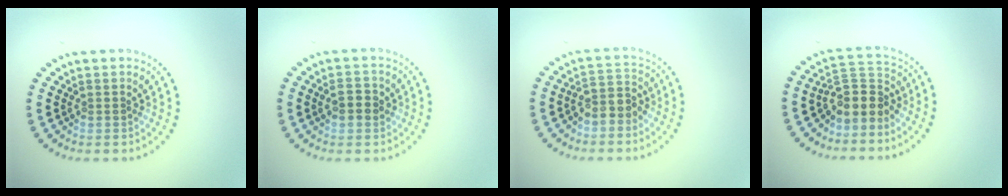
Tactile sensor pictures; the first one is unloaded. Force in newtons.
{"total": 2.3, "press": 2.3, "slide": 0.2}
{"total": 2.4, "press": 2.2, "slide": 1.1}
{"total": 3.5, "press": 2.6, "slide": 2.3}